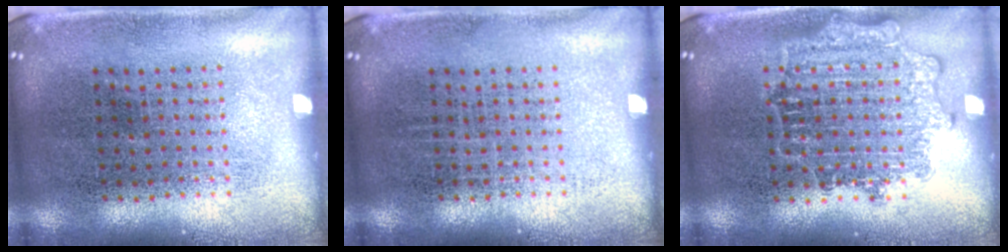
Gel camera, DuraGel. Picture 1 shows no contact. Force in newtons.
{"total": 0.0}
{"total": 1.4, "press": 1.4, "slide": 0.1}